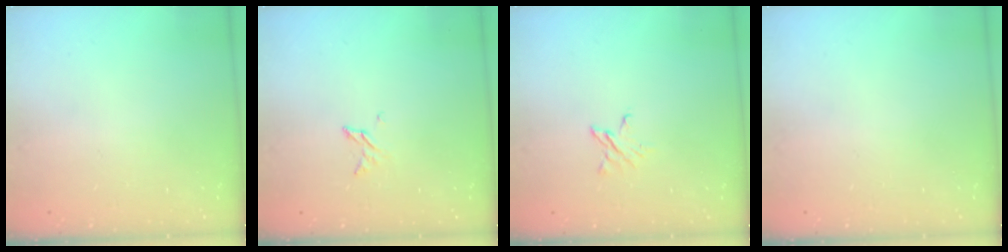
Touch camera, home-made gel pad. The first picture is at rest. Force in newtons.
{"total": 3.1, "press": 3.1, "slide": 0.2}
{"total": 3.0, "press": 3.0, "slide": 0.4}
{"total": 0.0}